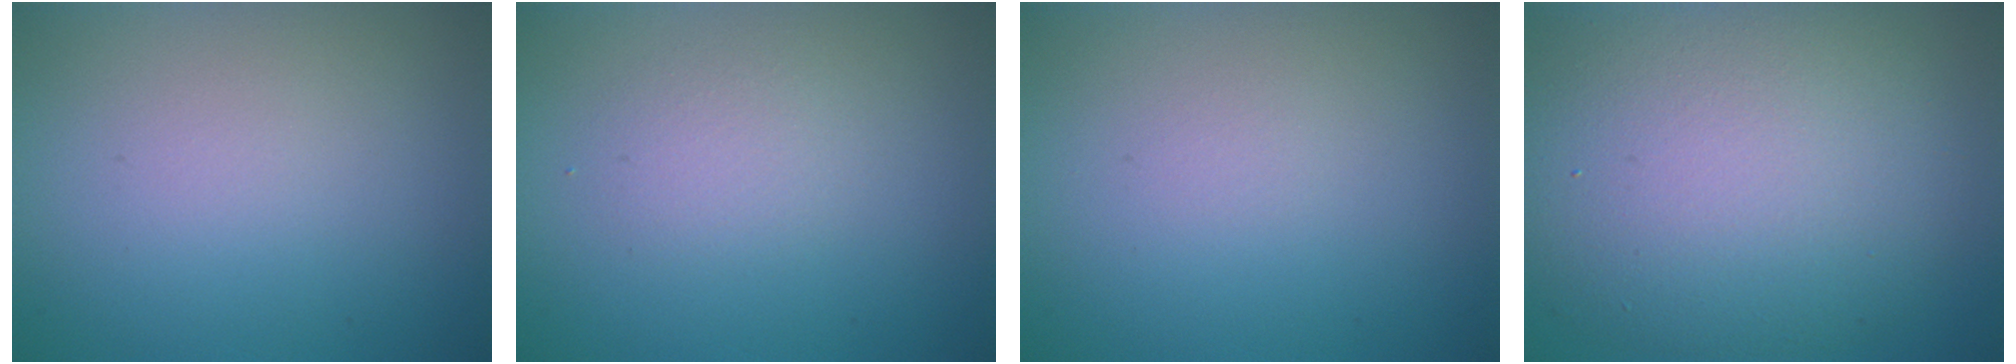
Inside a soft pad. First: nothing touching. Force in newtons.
{"total": 1.3, "press": 1.3, "slide": 0.1}
{"total": 0.0}
{"total": 10.7, "press": 10.7, "slide": 0.7}